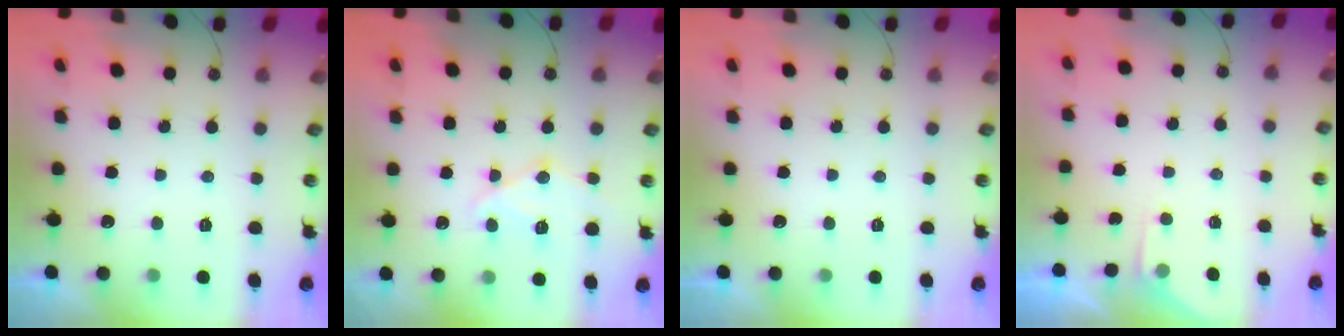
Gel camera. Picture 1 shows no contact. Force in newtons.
{"total": 12.4, "press": 12.3, "slide": 1.3}
{"total": 0.0}
{"total": 2.1, "press": 2.0, "slide": 0.3}